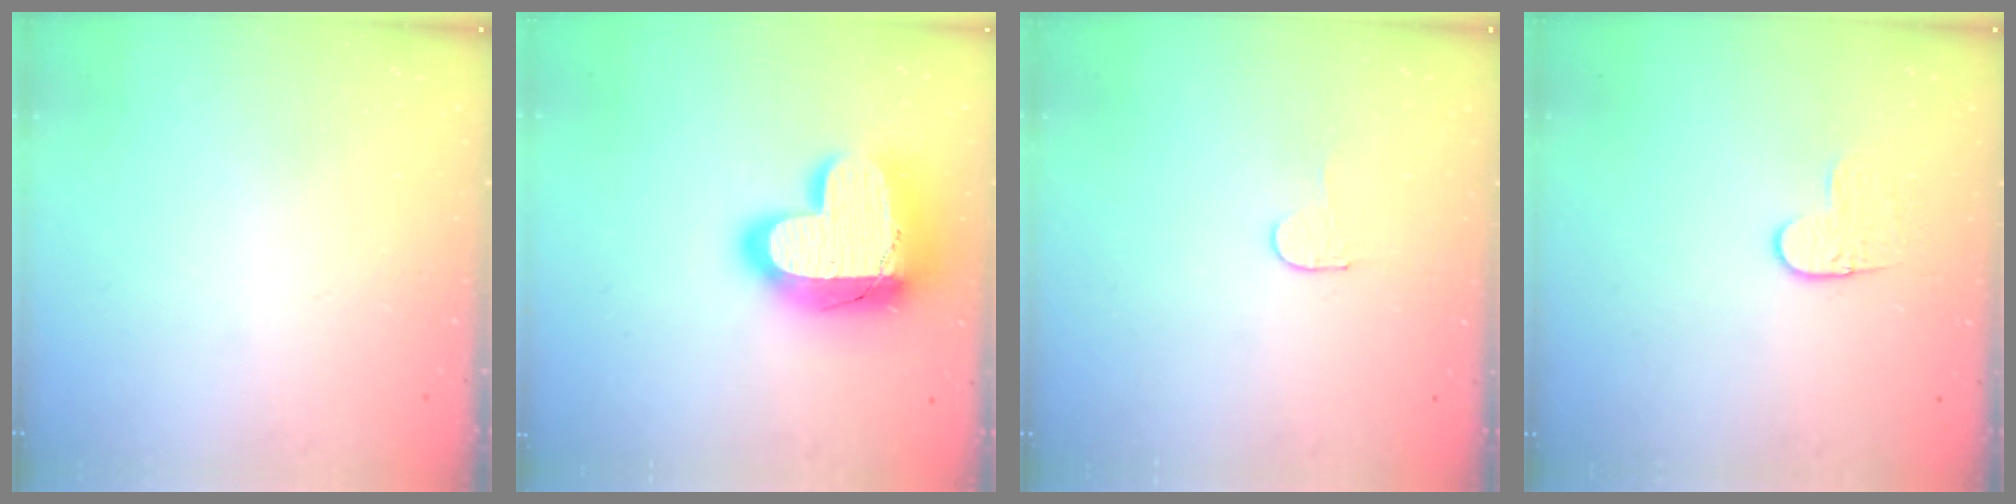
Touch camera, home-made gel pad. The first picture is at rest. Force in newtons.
{"total": 20.9, "press": 20.9, "slide": 1.8}
{"total": 2.3, "press": 2.3, "slide": 0.2}
{"total": 5.8, "press": 5.7, "slide": 0.4}